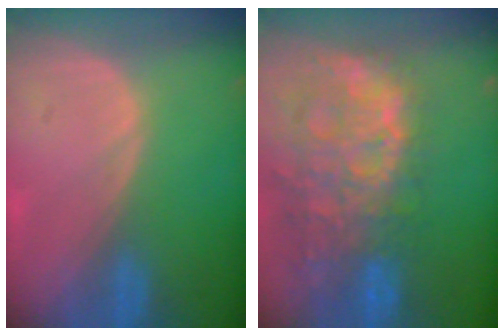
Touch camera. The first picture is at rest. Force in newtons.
{"total": 14.0, "press": 11.4, "slide": 8.2}